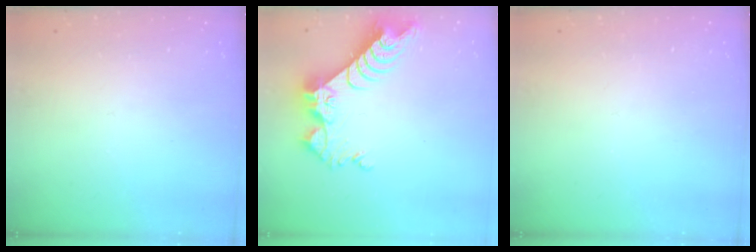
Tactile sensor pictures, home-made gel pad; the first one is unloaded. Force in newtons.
{"total": 11.3, "press": 11.2, "slide": 0.8}
{"total": 0.0}